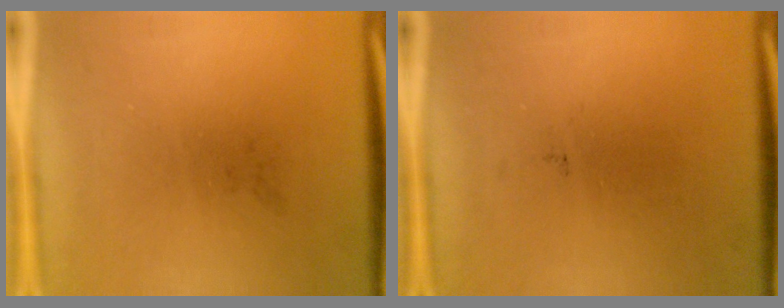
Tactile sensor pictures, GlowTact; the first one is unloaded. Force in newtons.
{"total": 0.0}